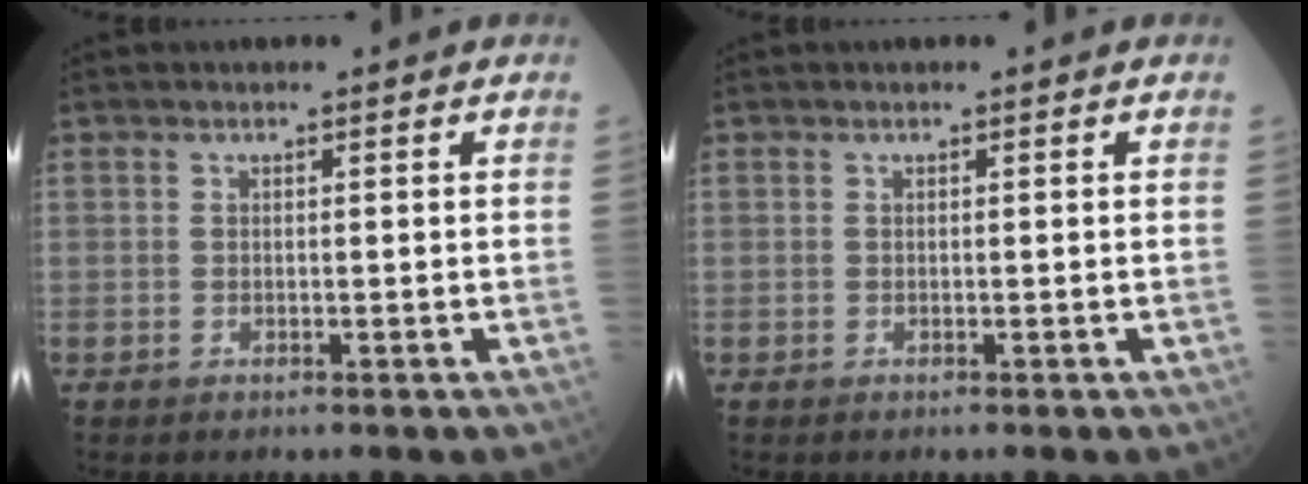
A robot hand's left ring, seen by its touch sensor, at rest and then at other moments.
{"total": 0.0}